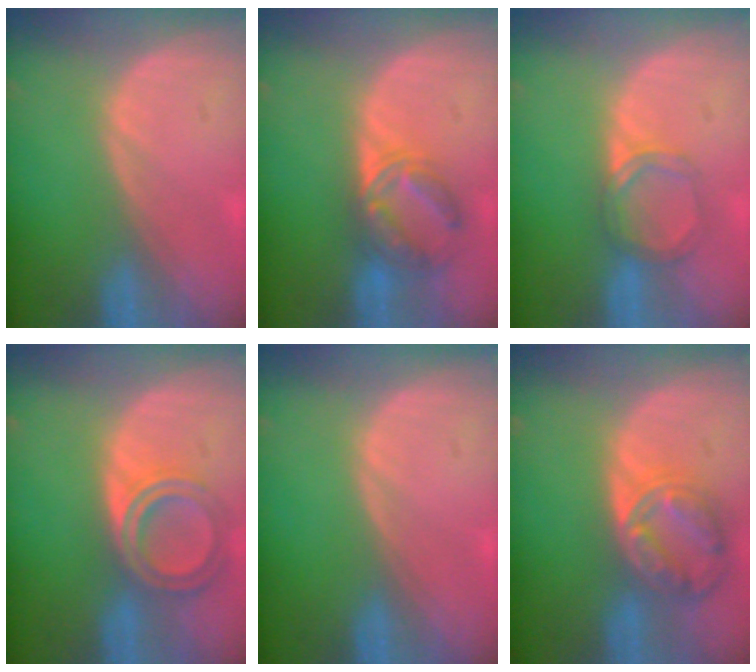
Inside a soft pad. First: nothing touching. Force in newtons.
{"total": 6.5, "press": 6.2, "slide": 1.9}
{"total": 3.7, "press": 3.7, "slide": 0.4}
{"total": 6.5, "press": 5.8, "slide": 2.9}
{"total": 0.0}
{"total": 8.2, "press": 7.0, "slide": 4.3}